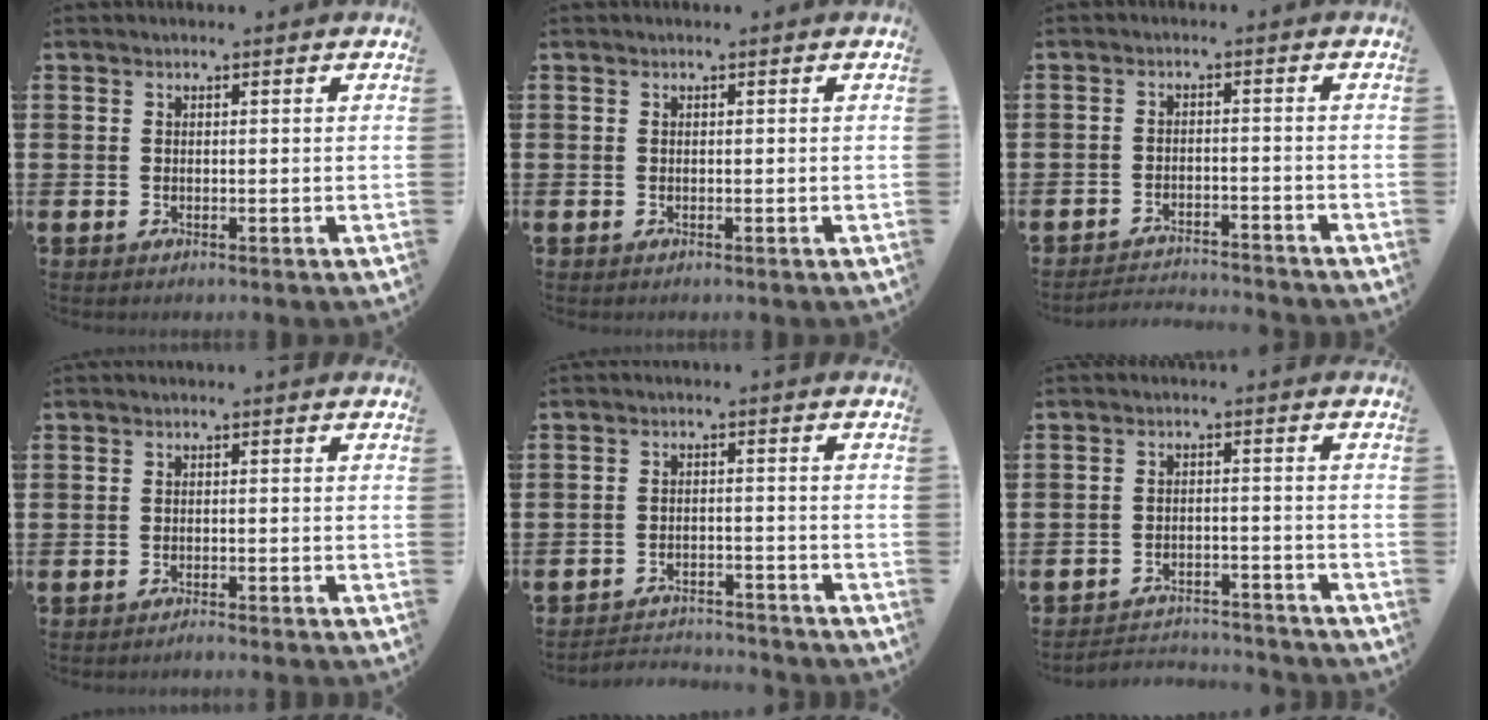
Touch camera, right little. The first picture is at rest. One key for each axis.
{"total": 0.0}
{"total": 2.7, "fx": -2.7, "fy": -0.1, "fz": 0.0, "tx": -0.005, "ty": 0.002, "tz": -0.058}
{"total": 0.9, "fx": -0.9, "fy": -0.1, "fz": 0.2, "tx": -0.003, "ty": -0.003, "tz": -0.018}
{"total": 2.9, "fx": -2.9, "fy": 0.1, "fz": -0.1, "tx": -0.005, "ty": 0.003, "tz": -0.062}
{"total": 3.0, "fx": -3.0, "fy": 0.2, "fz": -0.1, "tx": -0.005, "ty": 0.003, "tz": -0.065}